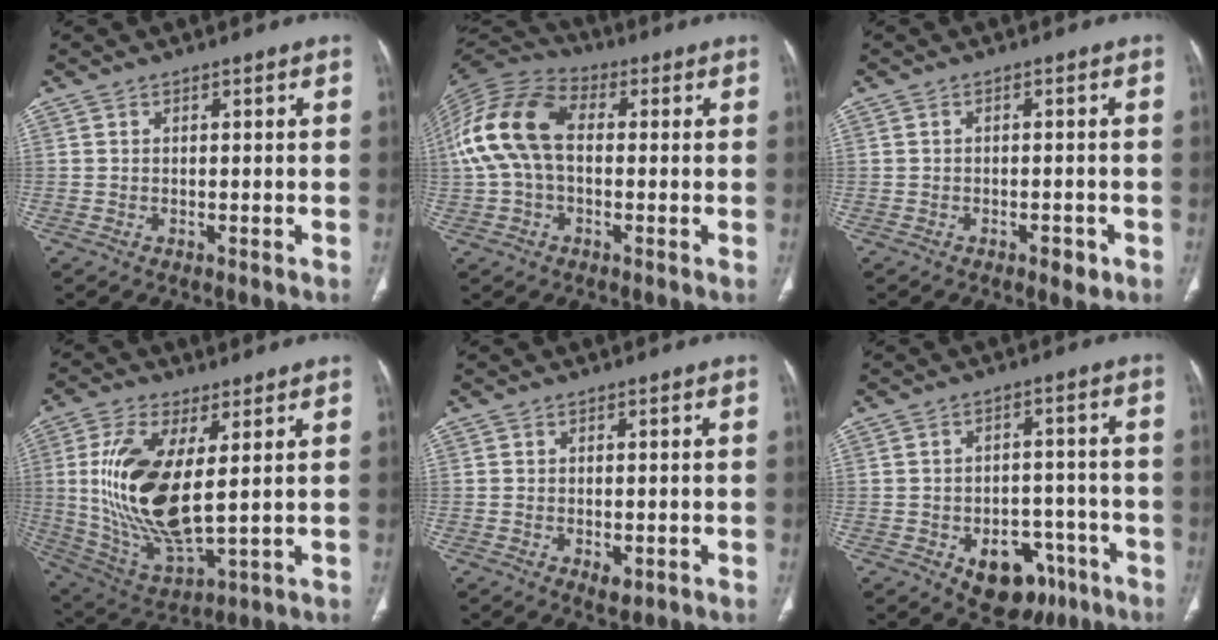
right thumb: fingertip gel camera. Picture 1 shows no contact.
{"total": 14.9, "force": [0.9, 9.4, 11.6], "torque": [-0.243, 0.038, 0.007]}
{"total": 2.6, "force": [-1.4, 1.2, 1.9], "torque": [-0.022, 0.005, -0.017]}
{"total": 18.3, "force": [2.6, 7.5, 16.4], "torque": [-0.335, -0.025, 0.062]}
{"total": 2.4, "force": [-0.7, 1.4, 1.8], "torque": [-0.027, -0.003, -0.006]}
{"total": 11.5, "force": [-5.7, 7.7, 6.4], "torque": [-0.049, 0.039, -0.068]}